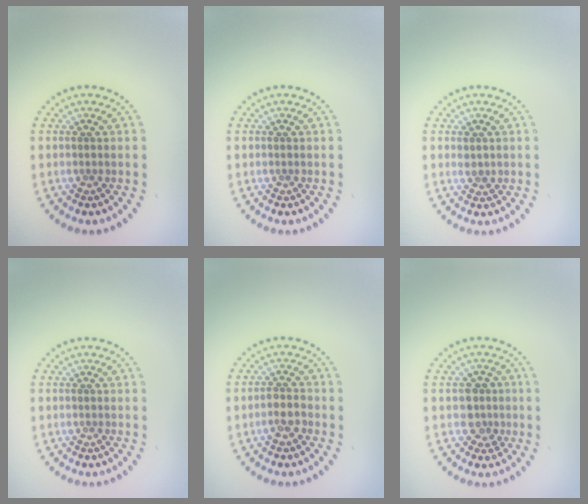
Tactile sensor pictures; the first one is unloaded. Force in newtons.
{"total": 0.0}
{"total": 1.0, "press": 0.9, "slide": 0.4}
{"total": 0.0}
{"total": 1.9, "press": 1.7, "slide": 0.7}
{"total": 2.2, "press": 2.1, "slide": 0.8}